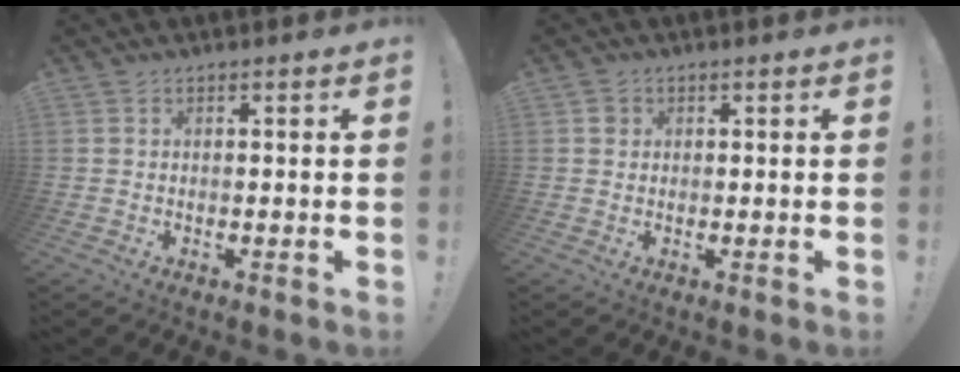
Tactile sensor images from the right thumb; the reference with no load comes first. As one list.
[{"total": 1.8, "force": [0.6, 1.6, 0.4], "torque": [0.006, -0.001, 0.009]}]